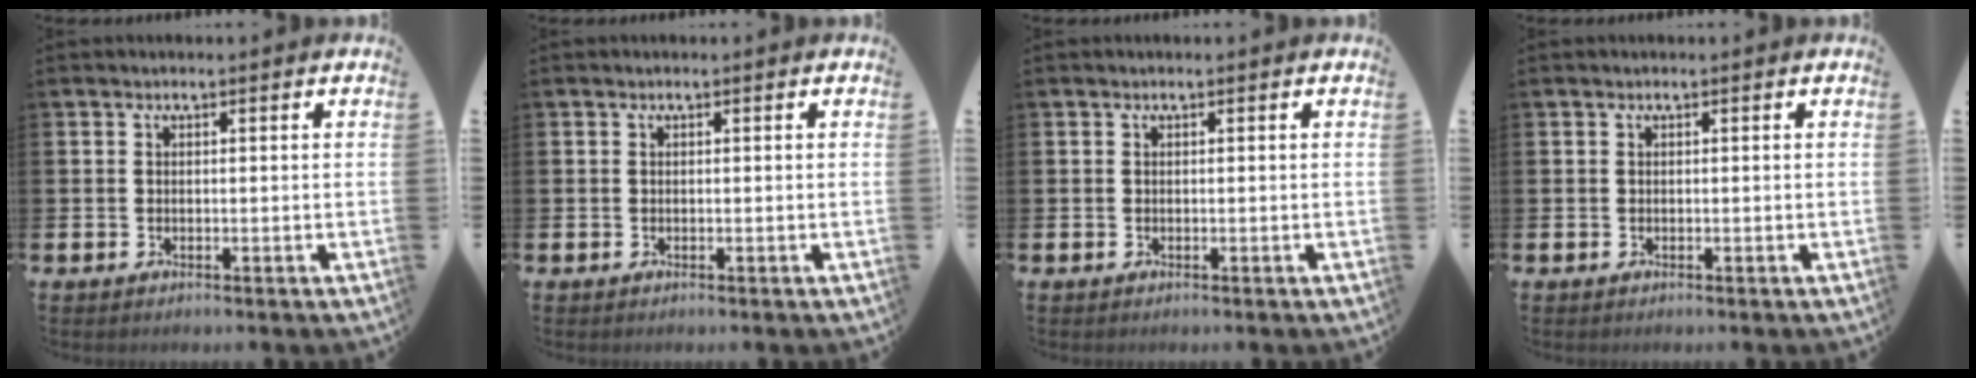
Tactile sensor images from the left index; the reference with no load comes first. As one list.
[{"total": 0.0}, {"total": 0.0}, {"total": 0.0}]